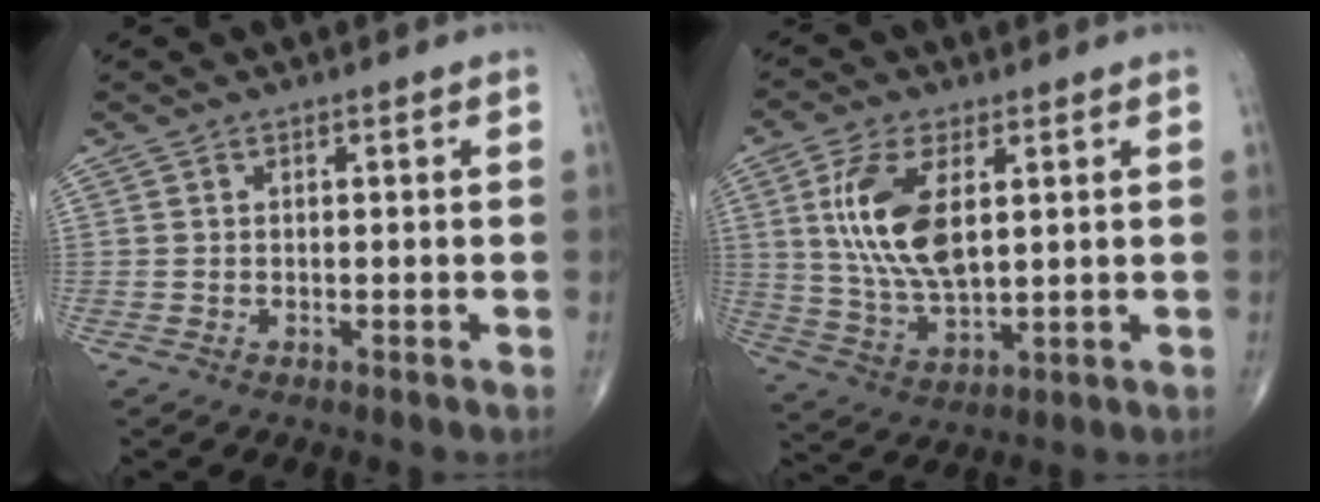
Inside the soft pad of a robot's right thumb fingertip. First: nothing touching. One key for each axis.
{"total": 13.8, "fx": 3.4, "fy": 6.5, "fz": 11.6, "tx": -0.234, "ty": -0.016, "tz": 0.074}